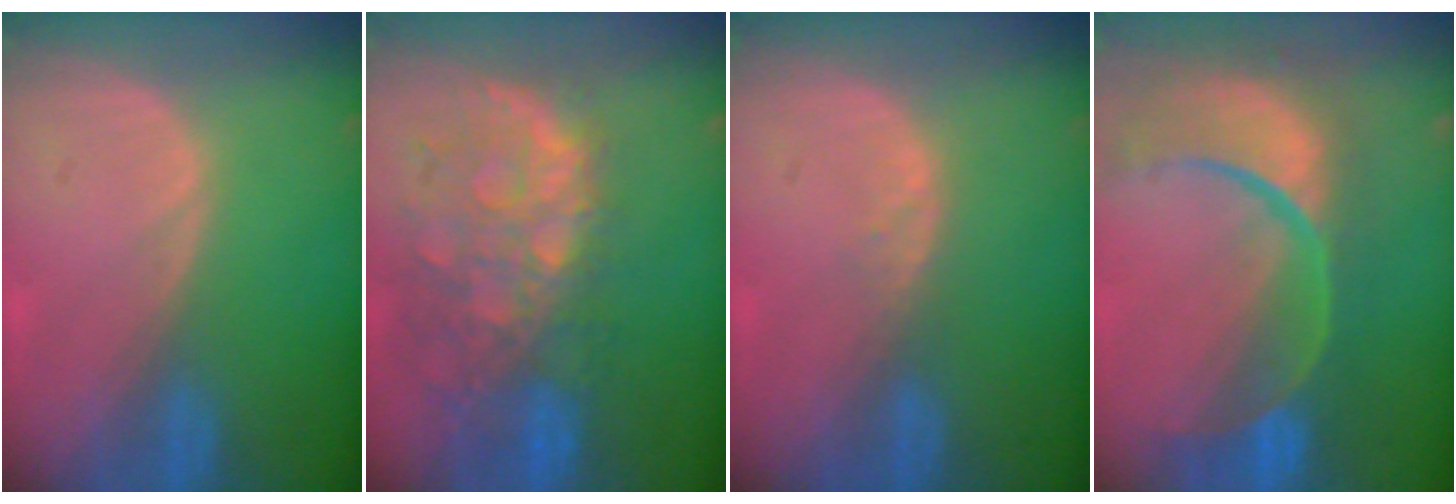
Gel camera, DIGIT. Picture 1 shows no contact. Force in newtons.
{"total": 12.0, "press": 10.0, "slide": 6.7}
{"total": 1.0, "press": 1.0, "slide": 0.2}
{"total": 13.8, "press": 11.0, "slide": 8.5}